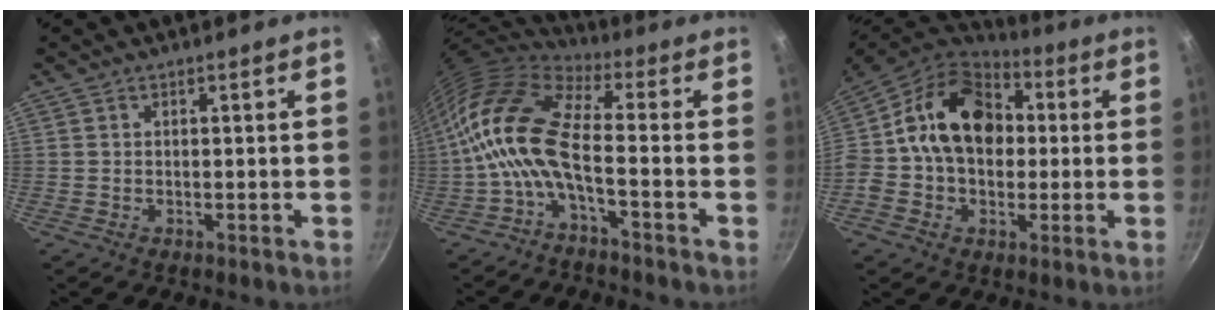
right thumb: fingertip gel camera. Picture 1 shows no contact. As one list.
[{"total": 13.5, "force": [-2.5, 5.3, 12.1], "torque": [-0.245, 0.032, -0.063]}, {"total": 19.5, "force": [2.3, 14.5, 12.8], "torque": [-0.191, 0.038, 0.020]}]